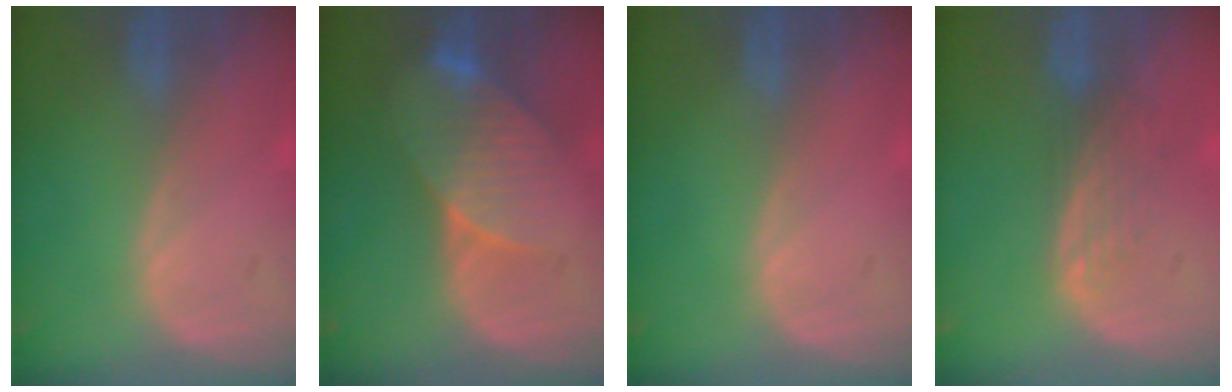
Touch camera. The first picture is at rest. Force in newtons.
{"total": 8.4, "press": 7.6, "slide": 3.6}
{"total": 0.0}
{"total": 3.5, "press": 2.8, "slide": 2.0}